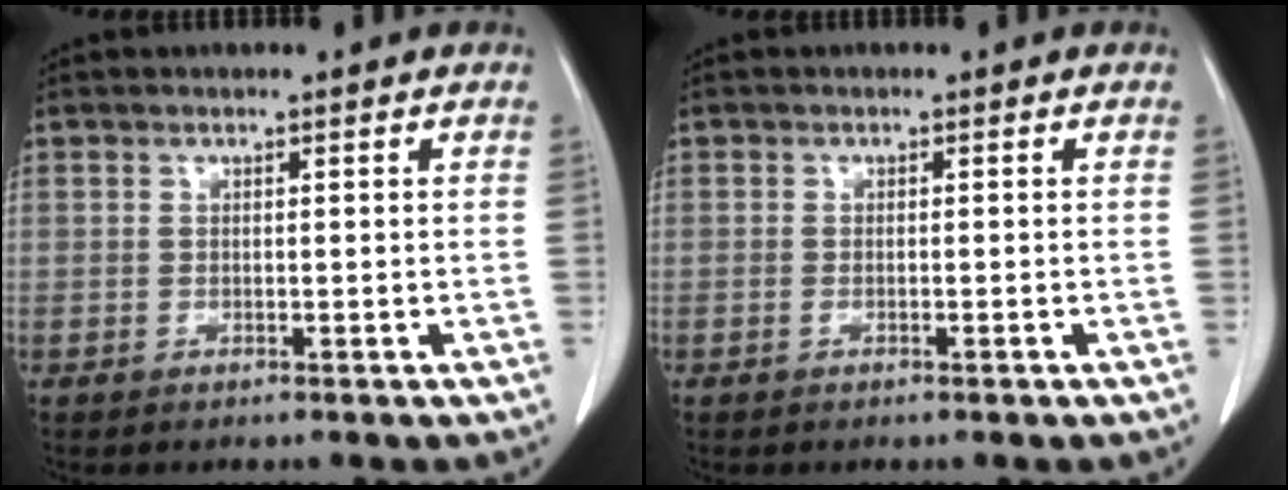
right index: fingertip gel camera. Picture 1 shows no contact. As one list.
[{"total": 0.7, "force": [-0.3, 0.2, 0.6], "torque": [-0.015, -0.002, -0.003]}]